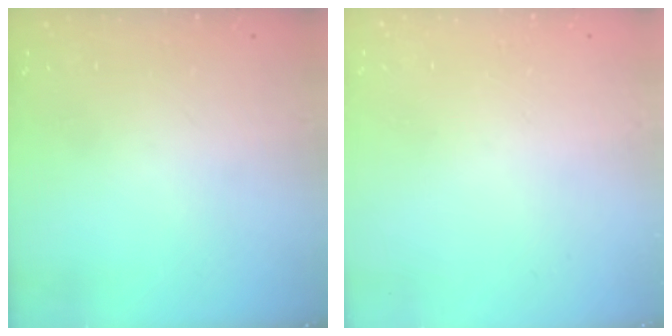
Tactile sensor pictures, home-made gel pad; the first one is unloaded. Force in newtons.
{"total": 1.6, "press": 1.6, "slide": 0.1}